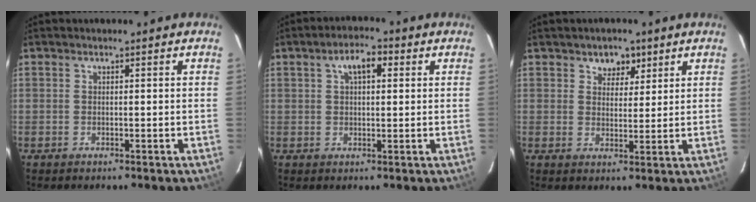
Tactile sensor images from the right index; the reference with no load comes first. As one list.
[{"total": 4.9, "force": [1.8, 2.4, 3.9], "torque": [-0.067, 0.018, 0.030]}, {"total": 4.2, "force": [2.6, 3.0, 1.4], "torque": [-0.008, -0.001, 0.040]}]